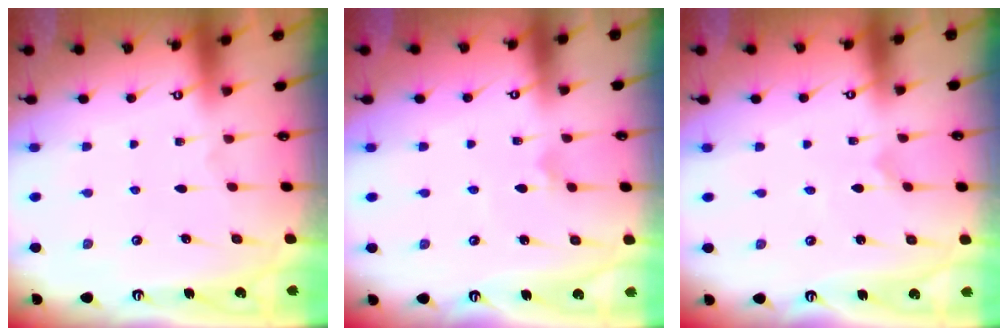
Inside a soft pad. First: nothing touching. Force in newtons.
{"total": 3.0, "press": 3.0, "slide": 0.2}
{"total": 0.0}